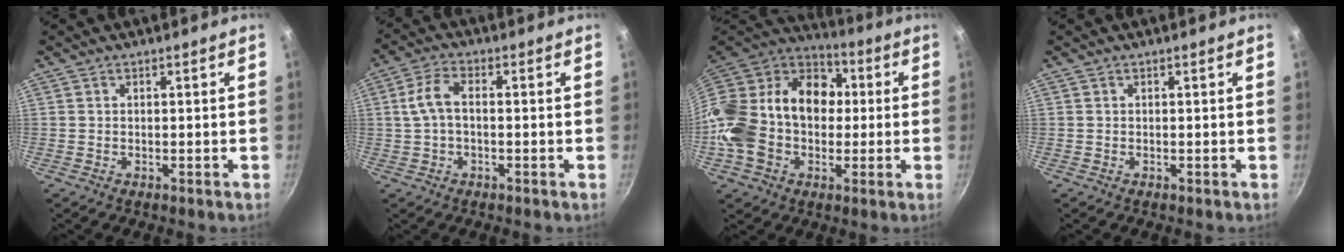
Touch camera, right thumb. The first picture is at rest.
{"total": 5.8, "force": [-0.1, 3.3, 4.7], "torque": [-0.099, 0.022, -0.006]}
{"total": 26.6, "force": [-0.5, 20.1, 17.5], "torque": [-0.334, 0.065, -0.019]}
{"total": 0.0}